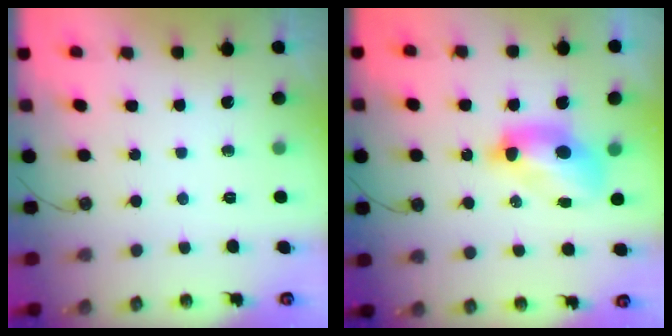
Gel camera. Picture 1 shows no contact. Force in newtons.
{"total": 8.0, "press": 8.0, "slide": 0.8}